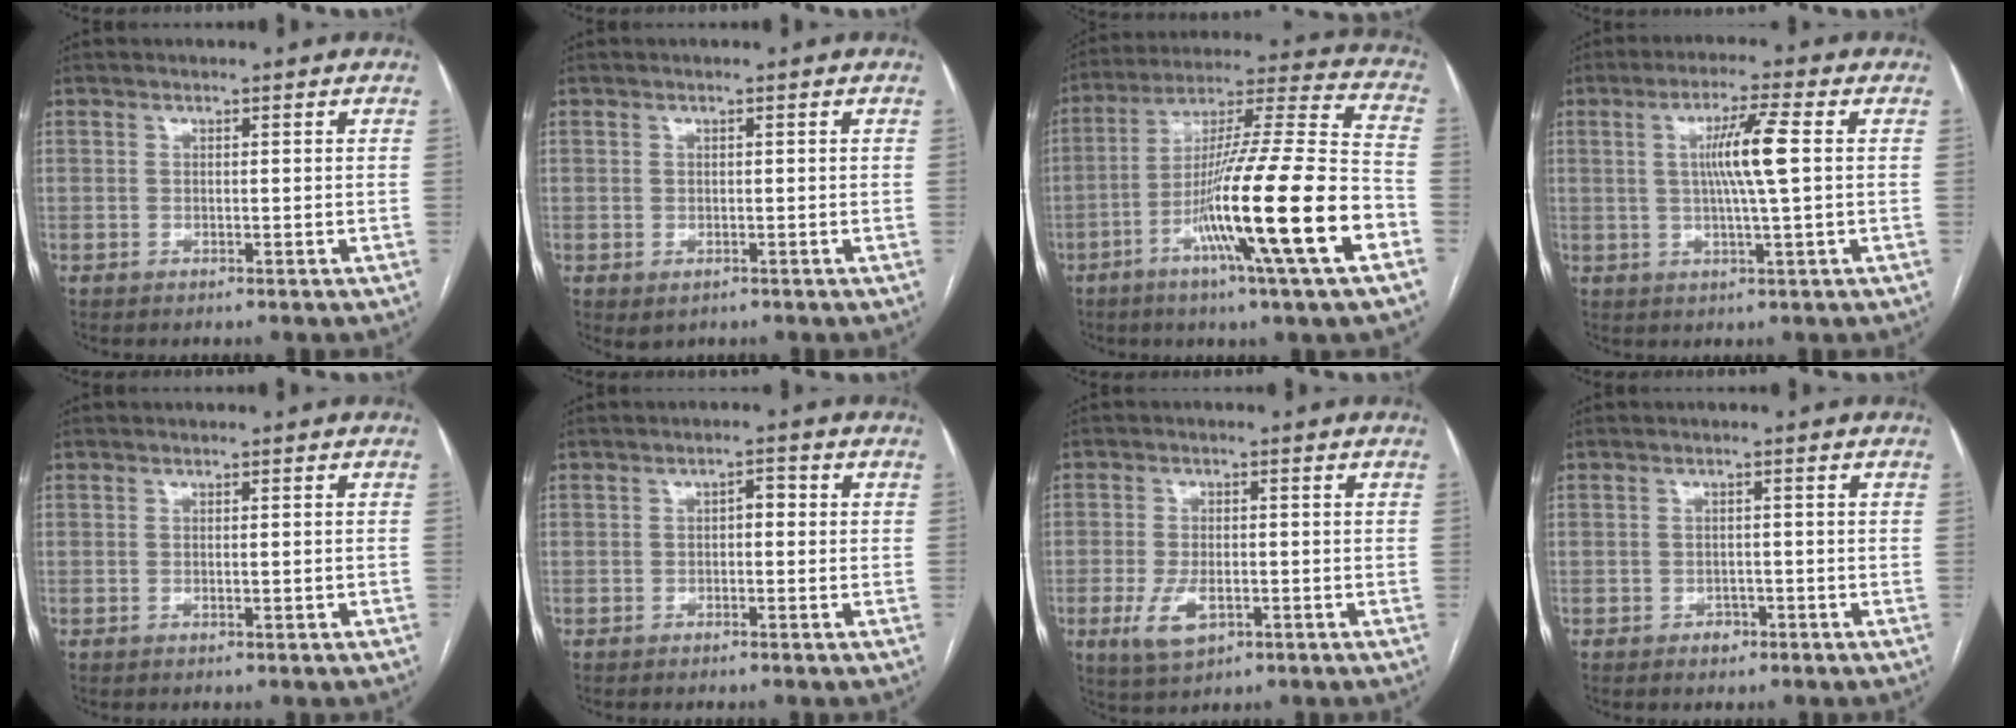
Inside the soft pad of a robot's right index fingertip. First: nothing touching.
{"total": 1.4, "force": [-0.4, 1.0, 0.8], "torque": [-0.009, -0.001, 0.001]}
{"total": 22.2, "force": [-8.4, -0.7, 20.5], "torque": [-0.341, -0.024, -0.152]}
{"total": 7.2, "force": [1.0, -0.6, 7.1], "torque": [-0.128, 0.001, 0.017]}
{"total": 0.9, "force": [-0.2, 0.2, 0.9], "torque": [-0.017, -0.002, 0.000]}
{"total": 2.1, "force": [0.0, 0.9, 1.8], "torque": [-0.022, 0.010, -0.005]}
{"total": 5.8, "force": [-2.1, 2.9, 4.5], "torque": [-0.094, -0.006, -0.032]}
{"total": 1.8, "force": [-1.0, 1.3, 0.6], "torque": [-0.007, 0.004, -0.013]}